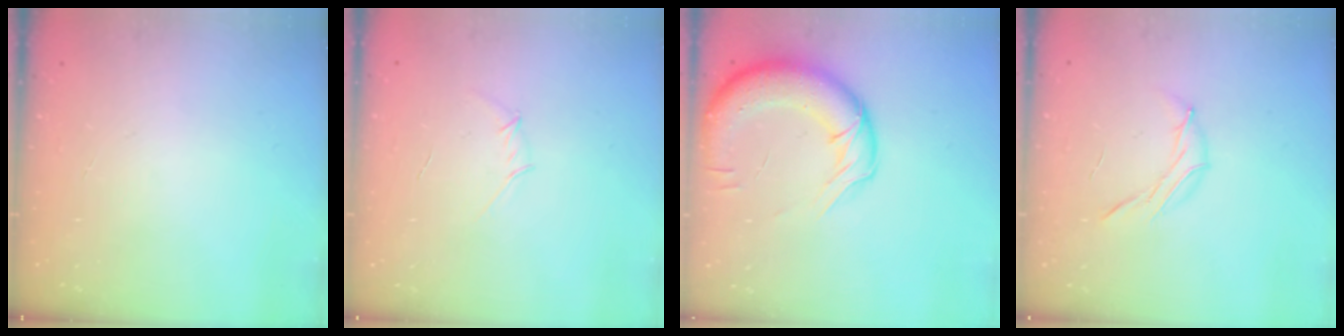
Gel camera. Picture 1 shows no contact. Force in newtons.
{"total": 3.5, "press": 3.4, "slide": 0.8}
{"total": 15.7, "press": 15.3, "slide": 3.6}
{"total": 7.0, "press": 6.9, "slide": 1.4}